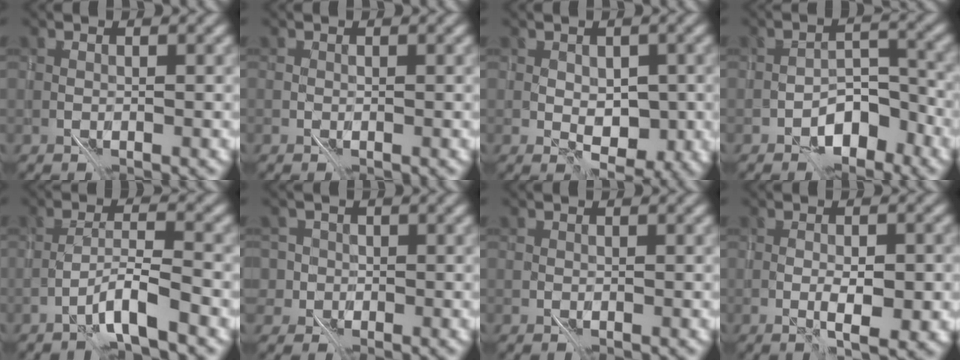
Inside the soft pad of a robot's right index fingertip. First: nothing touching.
{"total": 0.0}
{"total": 2.7, "force": [0.4, 1.7, 2.1], "torque": [-0.026, -0.005, 0.010]}
{"total": 4.5, "force": [-3.1, 2.1, 2.4], "torque": [-0.018, 0.012, -0.054]}
{"total": 3.0, "force": [-2.1, -0.4, 2.1], "torque": [-0.037, 0.015, -0.048]}
{"total": 4.0, "force": [-0.1, 3.9, 1.2], "torque": [0.000, 0.022, -0.037]}
{"total": 0.0}
{"total": 2.5, "force": [-0.1, 0.7, 2.4], "torque": [-0.038, -0.001, 0.001]}